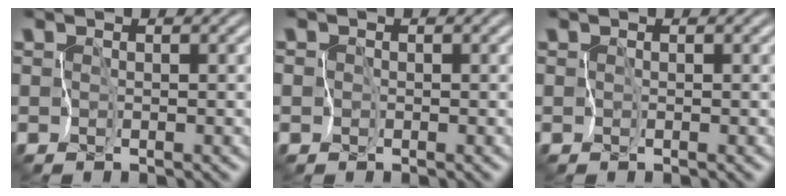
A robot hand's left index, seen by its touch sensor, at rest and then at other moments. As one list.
[{"total": 1.7, "force": [-0.4, 1.6, 0.3], "torque": [0.005, 0.010, -0.024]}, {"total": 0.0}]